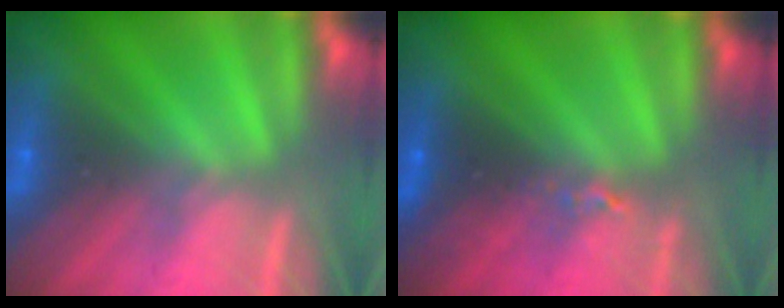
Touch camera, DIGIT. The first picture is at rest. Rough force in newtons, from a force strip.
{"total": 2.4}